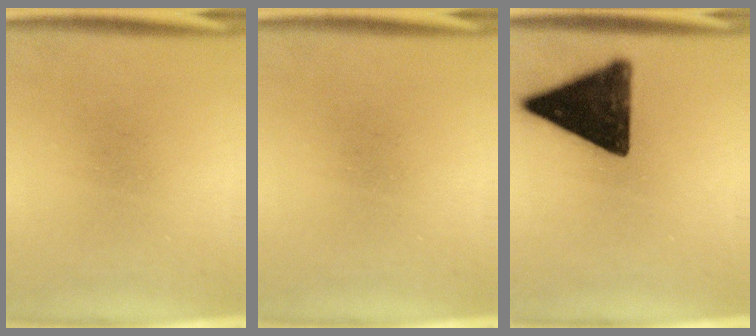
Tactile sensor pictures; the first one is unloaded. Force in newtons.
{"total": 0.0}
{"total": 15.0}